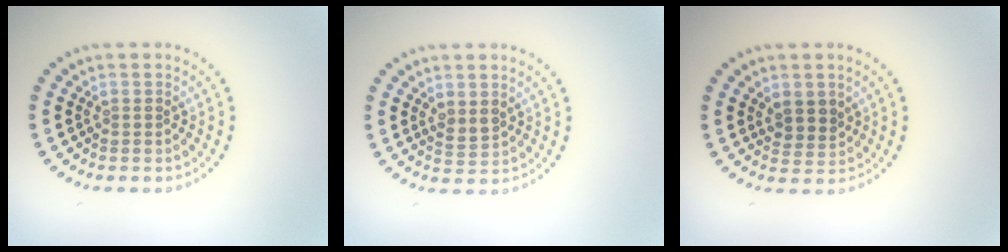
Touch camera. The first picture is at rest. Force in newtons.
{"total": 1.5, "press": 1.4, "slide": 0.5}
{"total": 2.2, "press": 2.0, "slide": 0.9}